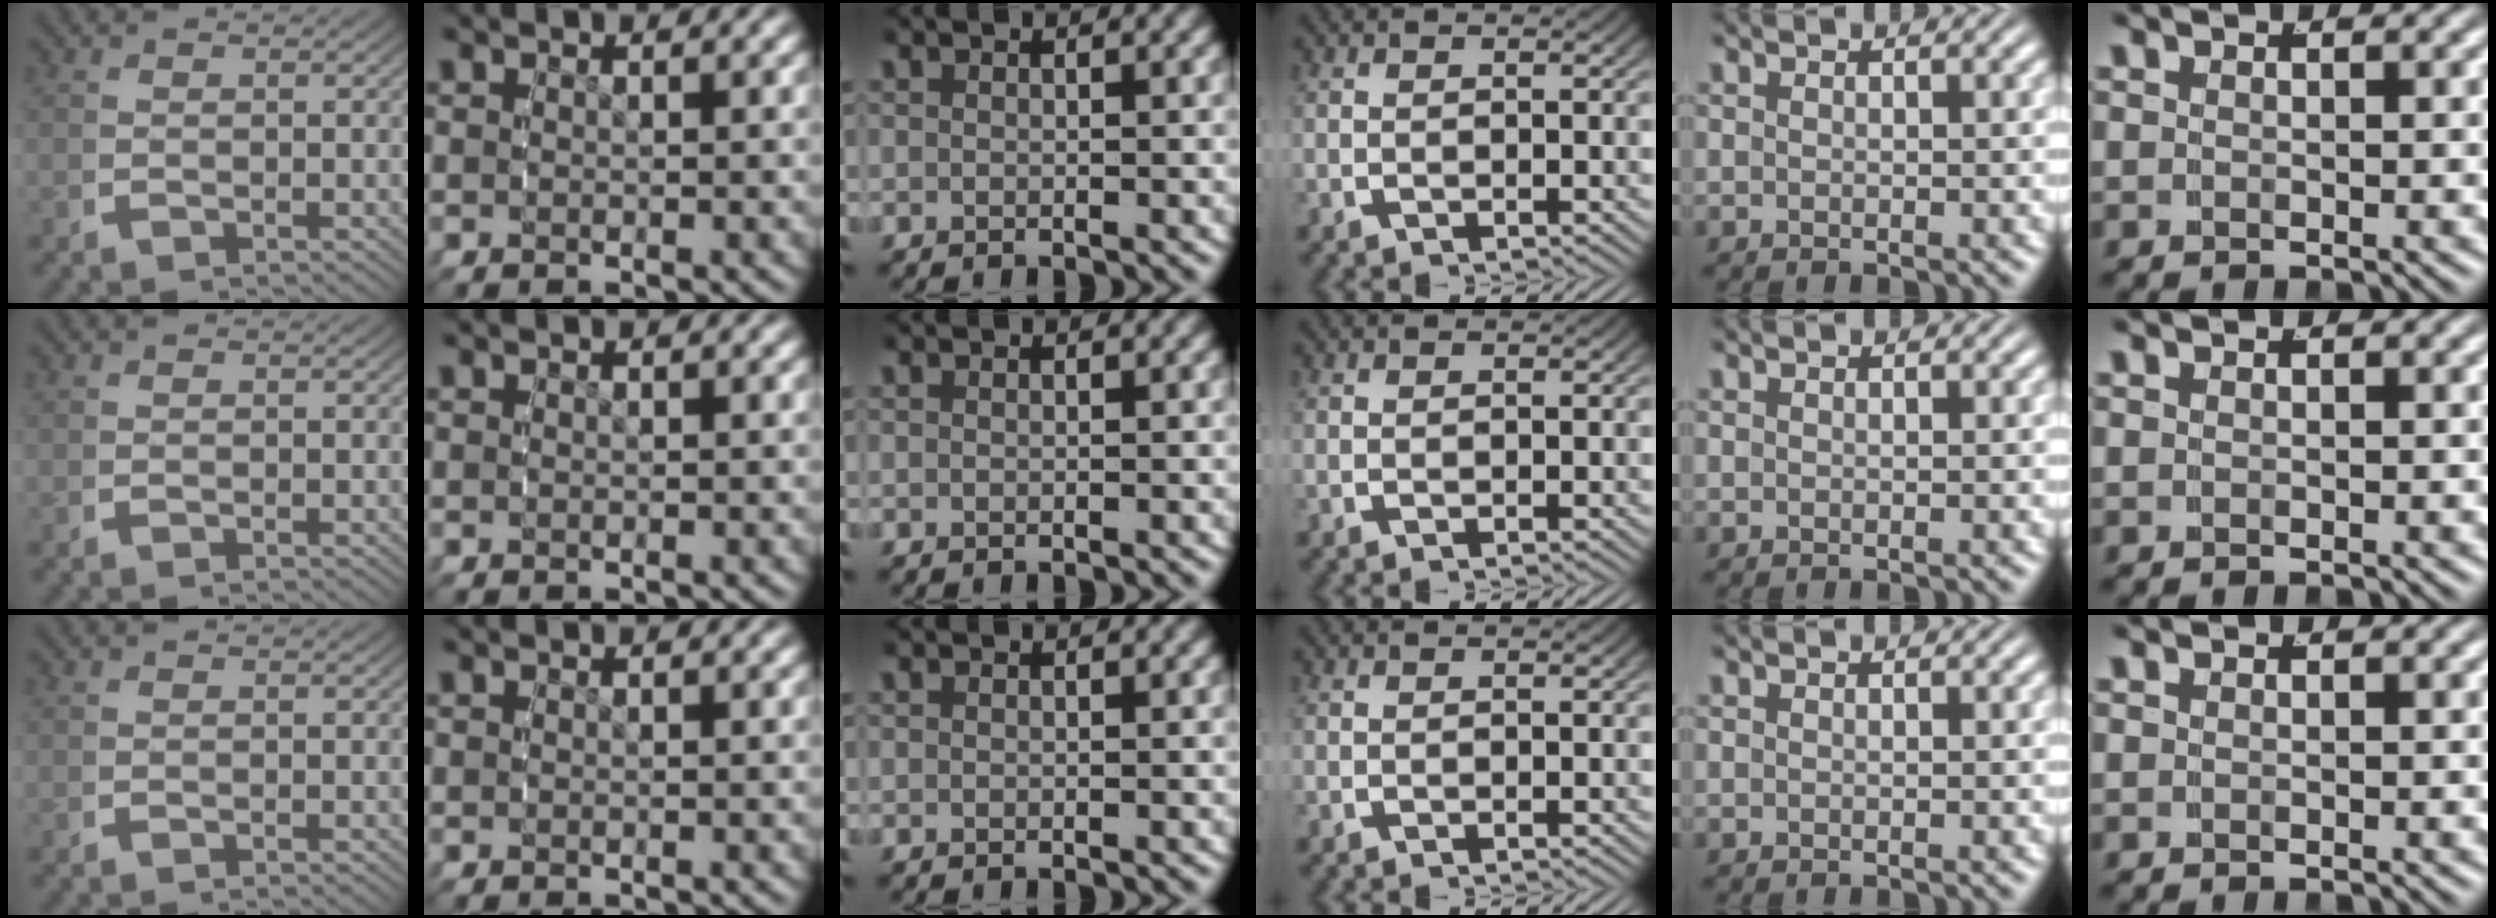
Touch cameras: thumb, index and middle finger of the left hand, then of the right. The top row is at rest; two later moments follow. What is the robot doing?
{"motion": "reach", "object": "pen bag"}